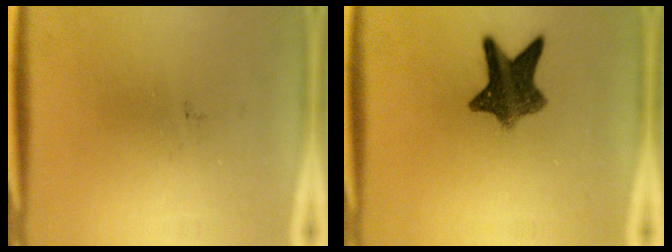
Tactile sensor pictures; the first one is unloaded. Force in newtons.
{"total": 9.2}